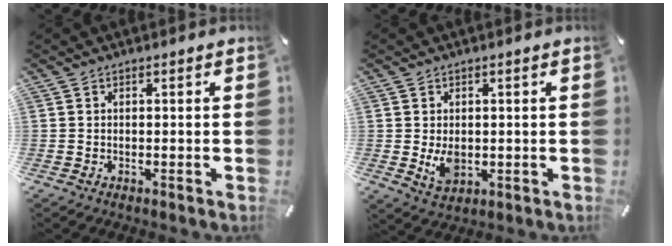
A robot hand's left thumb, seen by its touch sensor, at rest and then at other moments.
{"total": 5.1, "force": [-0.2, 3.9, 3.4], "torque": [-0.056, -0.004, -0.002]}